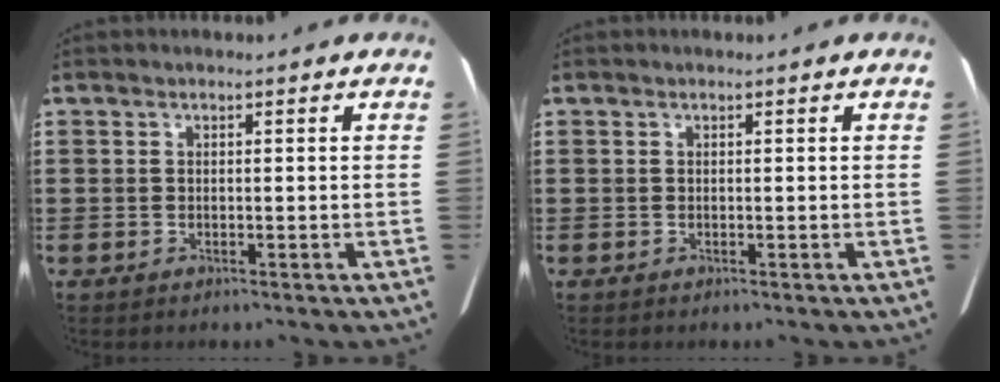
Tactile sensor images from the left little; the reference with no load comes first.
{"total": 0.0}